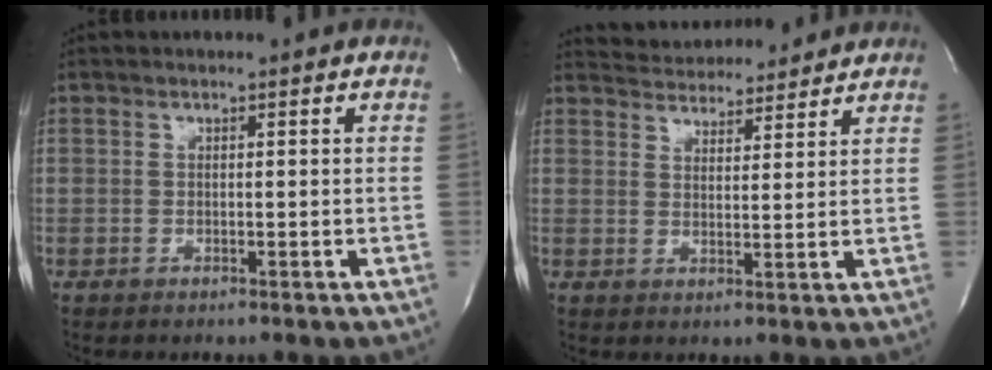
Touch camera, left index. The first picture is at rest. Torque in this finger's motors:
{"motor_torque": [-0.58, -0.39, 0.03, 0.03]}